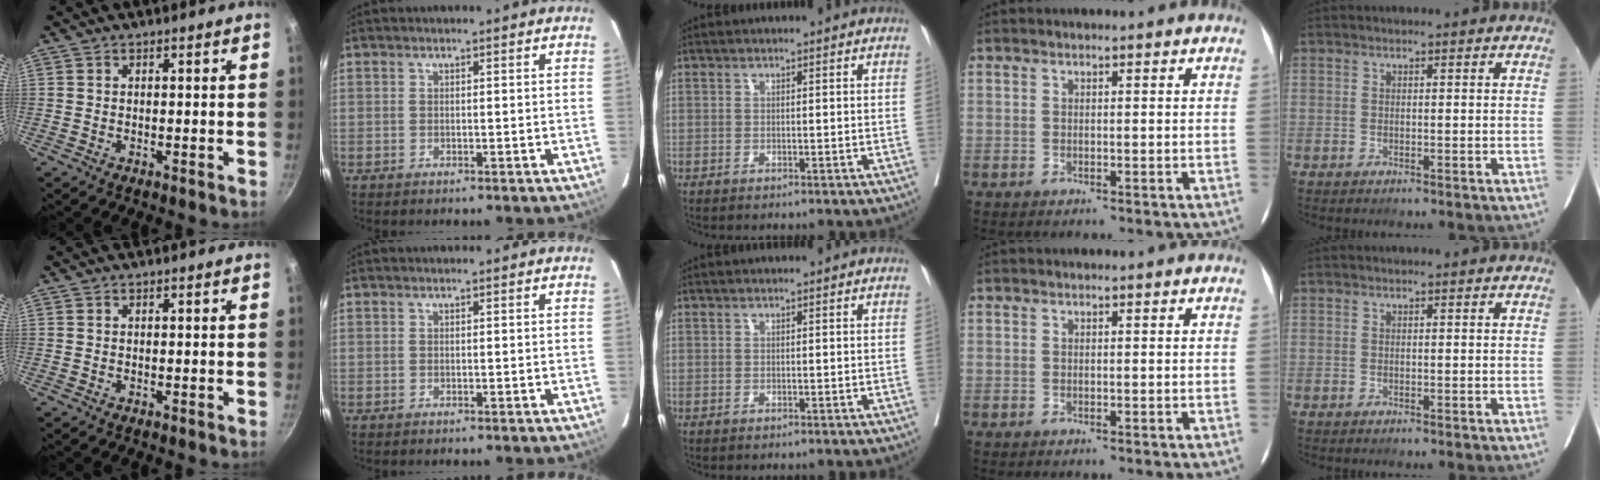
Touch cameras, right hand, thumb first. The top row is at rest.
{}